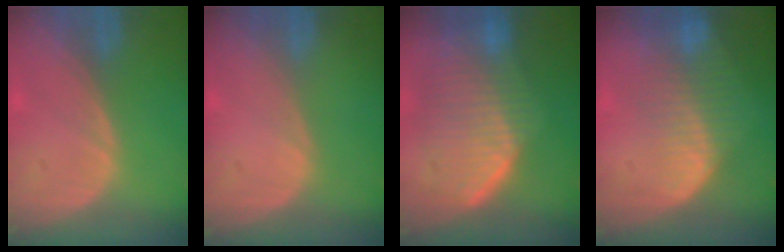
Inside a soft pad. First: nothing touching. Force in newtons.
{"total": 0.0}
{"total": 10.4, "press": 9.0, "slide": 5.1}
{"total": 8.4, "press": 7.1, "slide": 4.4}